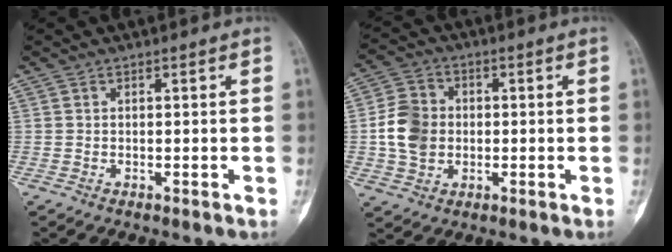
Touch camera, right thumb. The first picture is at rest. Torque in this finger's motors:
{"motor_torque": [0.15, 0.11, 0.16, -0.13, 0.07]}